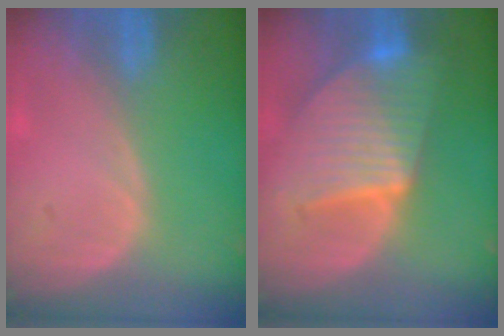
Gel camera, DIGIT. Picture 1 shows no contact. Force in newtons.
{"total": 10.0, "press": 10.0, "slide": 0.8}